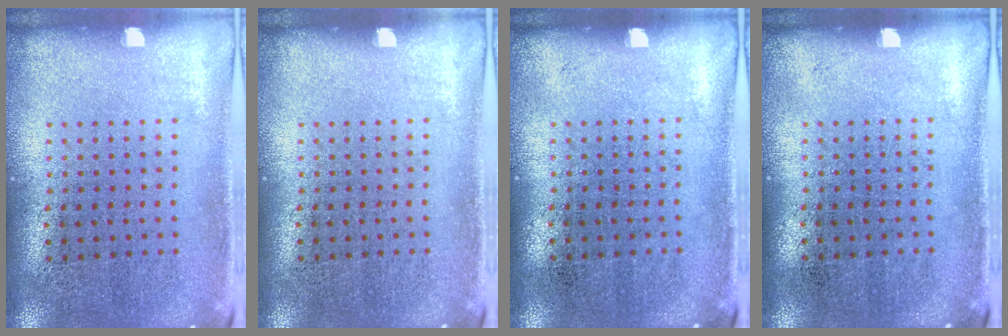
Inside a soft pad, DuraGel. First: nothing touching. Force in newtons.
{"total": 0.0}
{"total": 0.0}
{"total": 0.0}